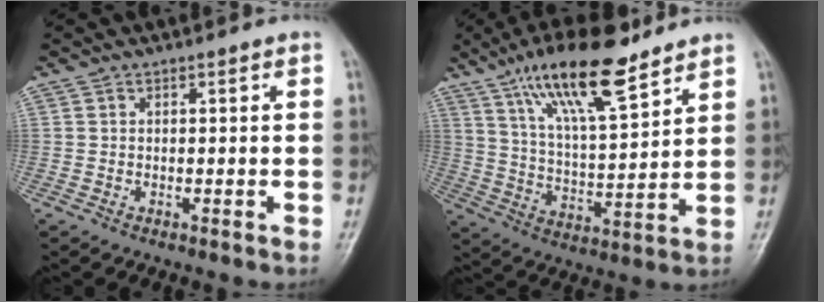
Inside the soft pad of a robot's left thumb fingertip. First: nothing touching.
{"total": 16.7, "force": [11.2, 4.6, 11.5], "torque": [-0.183, -0.051, 0.202]}